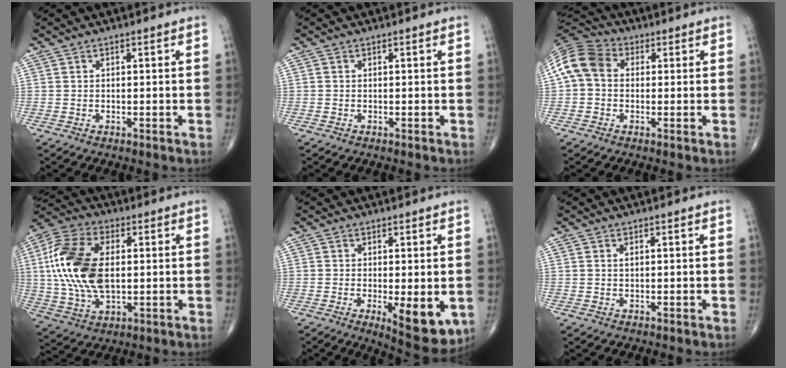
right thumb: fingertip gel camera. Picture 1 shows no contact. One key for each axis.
{"total": 0.0}
{"total": 9.7, "fx": 1.0, "fy": 7.6, "fz": 6.0, "tx": -0.115, "ty": 0.031, "tz": 0.005}
{"total": 18.5, "fx": 1.6, "fy": 10.5, "fz": 15.1, "tx": -0.320, "ty": 0.002, "tz": 0.029}
{"total": 9.4, "fx": -2.2, "fy": 3.3, "fz": 8.5, "tx": -0.112, "ty": -0.022, "tz": -0.025}
{"total": 0.7, "fx": 0.2, "fy": 0.4, "fz": 0.5, "tx": -0.011, "ty": 0.003, "tz": 0.005}